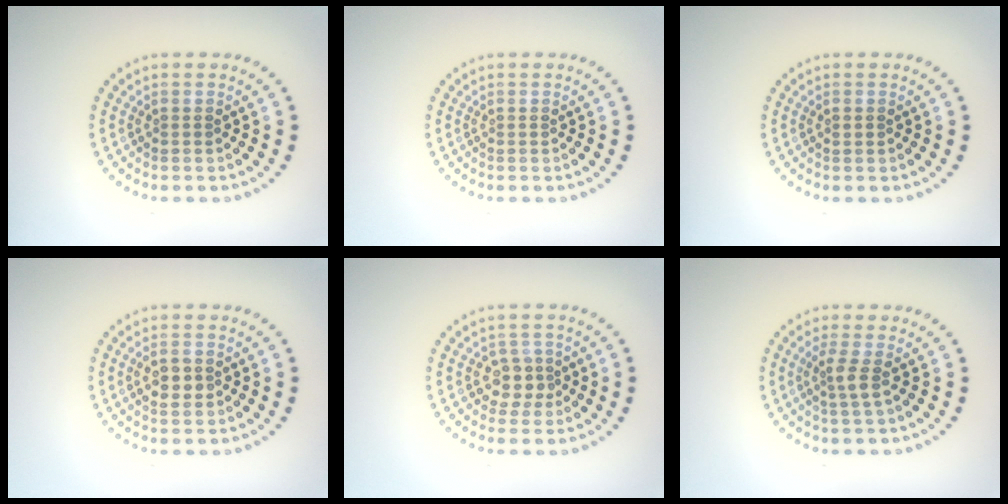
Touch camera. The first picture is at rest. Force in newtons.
{"total": 0.0}
{"total": 0.8, "press": 0.8, "slide": 0.1}
{"total": 2.1, "press": 2.1, "slide": 0.1}
{"total": 2.4, "press": 2.1, "slide": 1.2}
{"total": 1.9, "press": 1.4, "slide": 1.2}